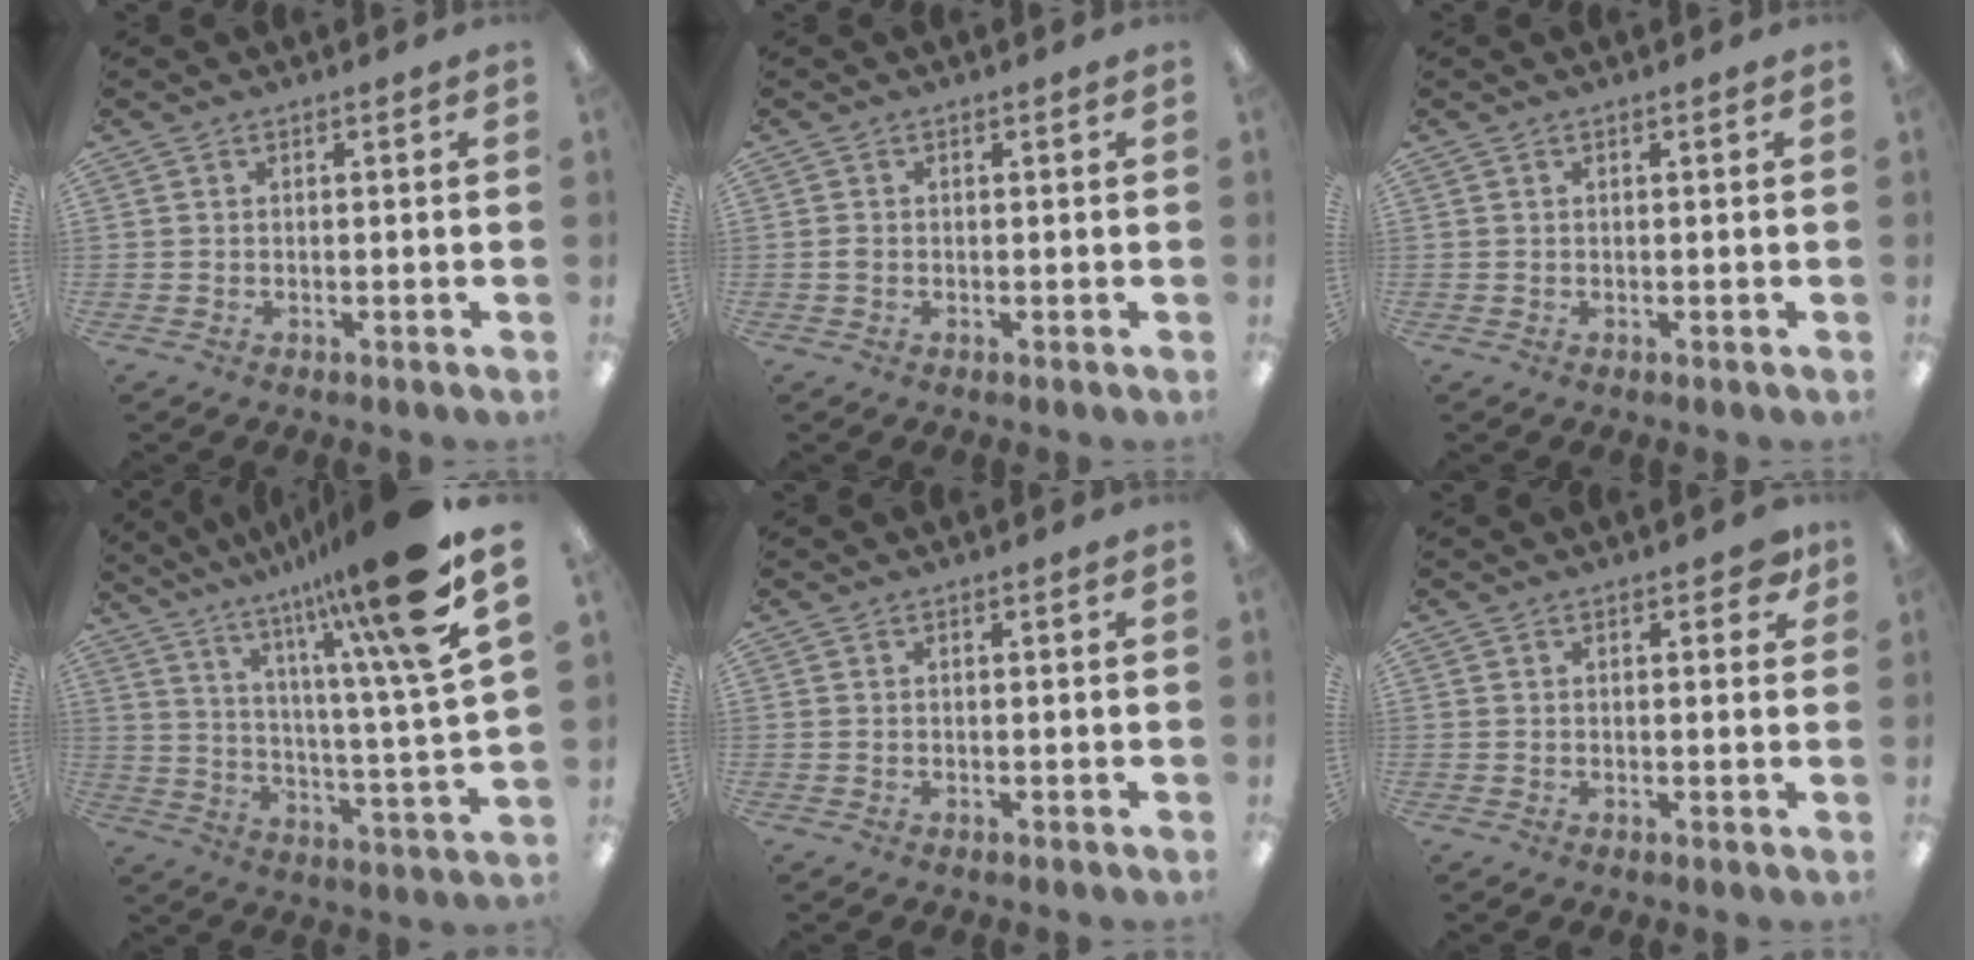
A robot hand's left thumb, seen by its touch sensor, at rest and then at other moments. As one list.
[{"total": 0.9, "force": [-0.1, 0.6, 0.6], "torque": [-0.011, 0.004, -0.004]}, {"total": 0.0}, {"total": 20.4, "force": [13.8, 2.1, 14.9], "torque": [-0.249, -0.080, 0.210]}, {"total": 0.0}, {"total": 3.7, "force": [1.8, 1.7, 2.7], "torque": [-0.033, -0.002, 0.026]}]